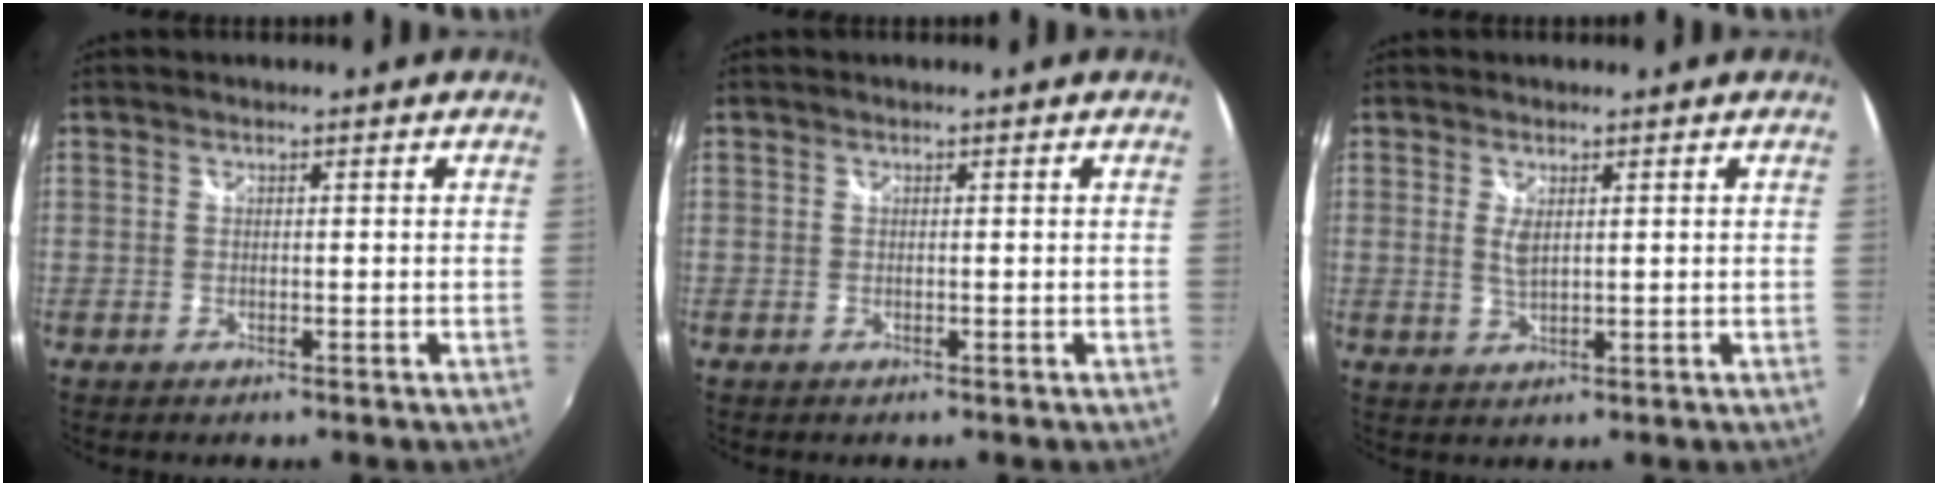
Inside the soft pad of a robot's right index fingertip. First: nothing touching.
{"total": 0.0}
{"total": 2.7, "force": [0.7, 1.1, 2.3], "torque": [-0.043, -0.005, 0.013]}